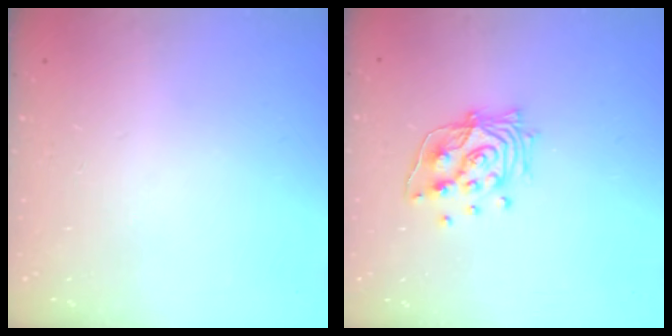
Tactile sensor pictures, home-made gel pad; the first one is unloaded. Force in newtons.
{"total": 13.7, "press": 13.4, "slide": 3.0}